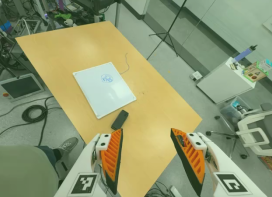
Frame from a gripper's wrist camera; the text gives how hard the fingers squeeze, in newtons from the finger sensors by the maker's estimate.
{"total": 0.0}